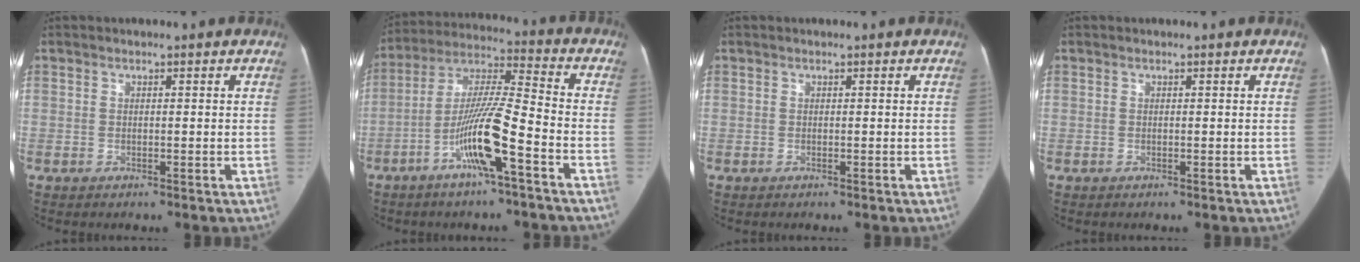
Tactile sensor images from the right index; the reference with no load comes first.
{"total": 12.6, "force": [-5.5, 0.2, 11.3], "torque": [-0.222, 0.010, -0.104]}
{"total": 0.0}
{"total": 0.0}